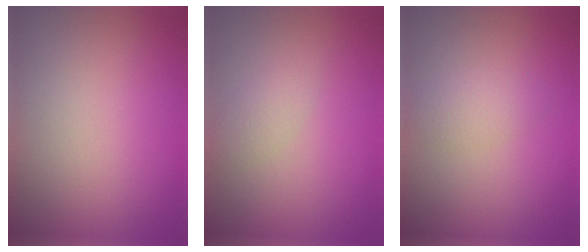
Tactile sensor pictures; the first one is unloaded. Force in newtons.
{"total": 1.5, "press": 1.5, "slide": 0.0}
{"total": 2.0, "press": 2.0, "slide": 0.1}